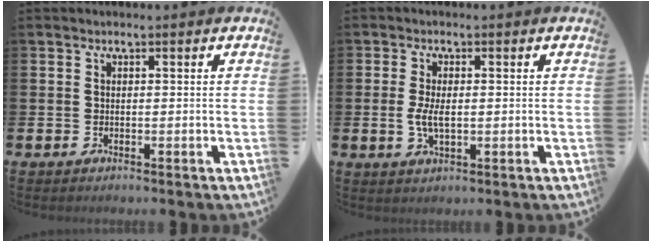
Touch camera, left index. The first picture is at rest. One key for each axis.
{"total": 3.4, "fx": 0.0, "fy": 1.5, "fz": 3.0, "tx": -0.060, "ty": 0.000, "tz": -0.005}